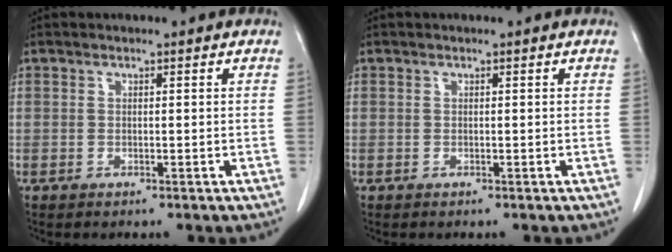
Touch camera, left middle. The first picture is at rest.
{"total": 0.0}